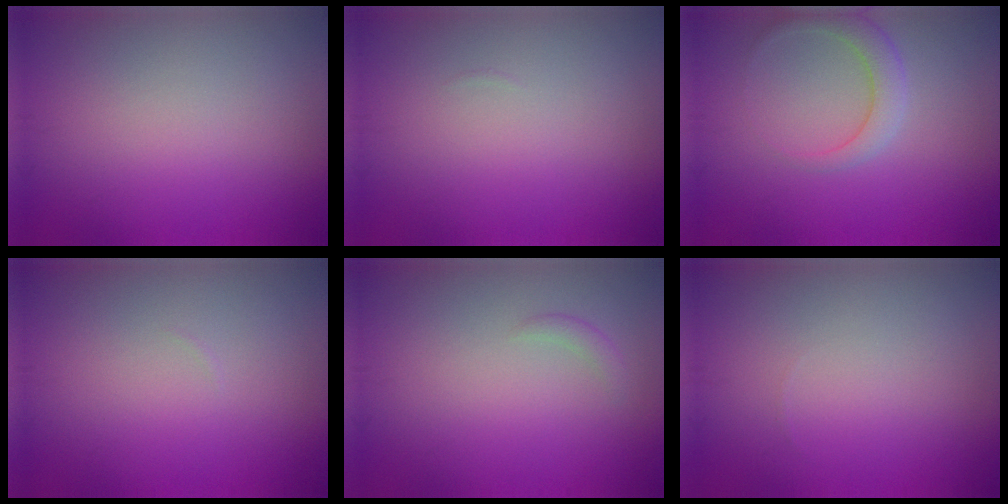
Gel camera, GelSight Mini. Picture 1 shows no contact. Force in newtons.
{"total": 0.0}
{"total": 2.5, "press": 2.5, "slide": 0.1}
{"total": 0.0}
{"total": 0.8, "press": 0.8, "slide": 0.1}
{"total": 0.0}